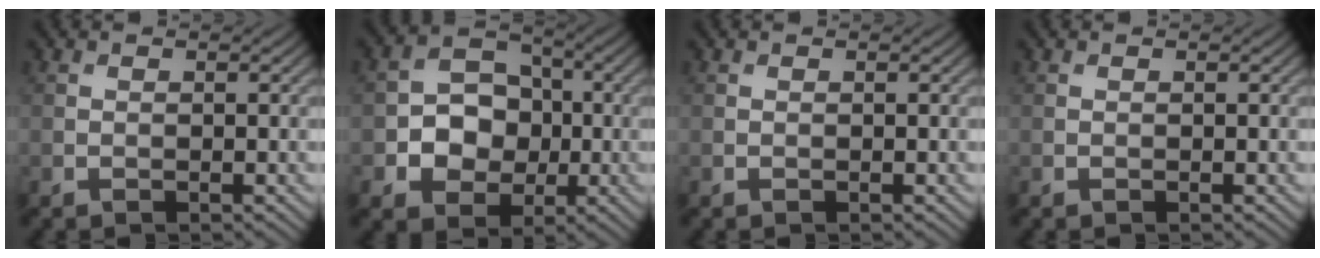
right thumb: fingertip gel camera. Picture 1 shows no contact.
{"total": 7.4, "force": [-1.1, 6.2, 3.9], "torque": [-0.067, -0.002, -0.044]}
{"total": 0.0}
{"total": 0.0}